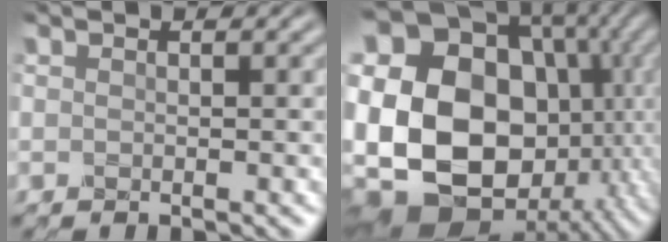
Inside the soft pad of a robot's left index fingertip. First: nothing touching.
{"total": 23.4, "force": [-0.8, 18.4, 14.4], "torque": [-0.292, -0.002, -0.027]}